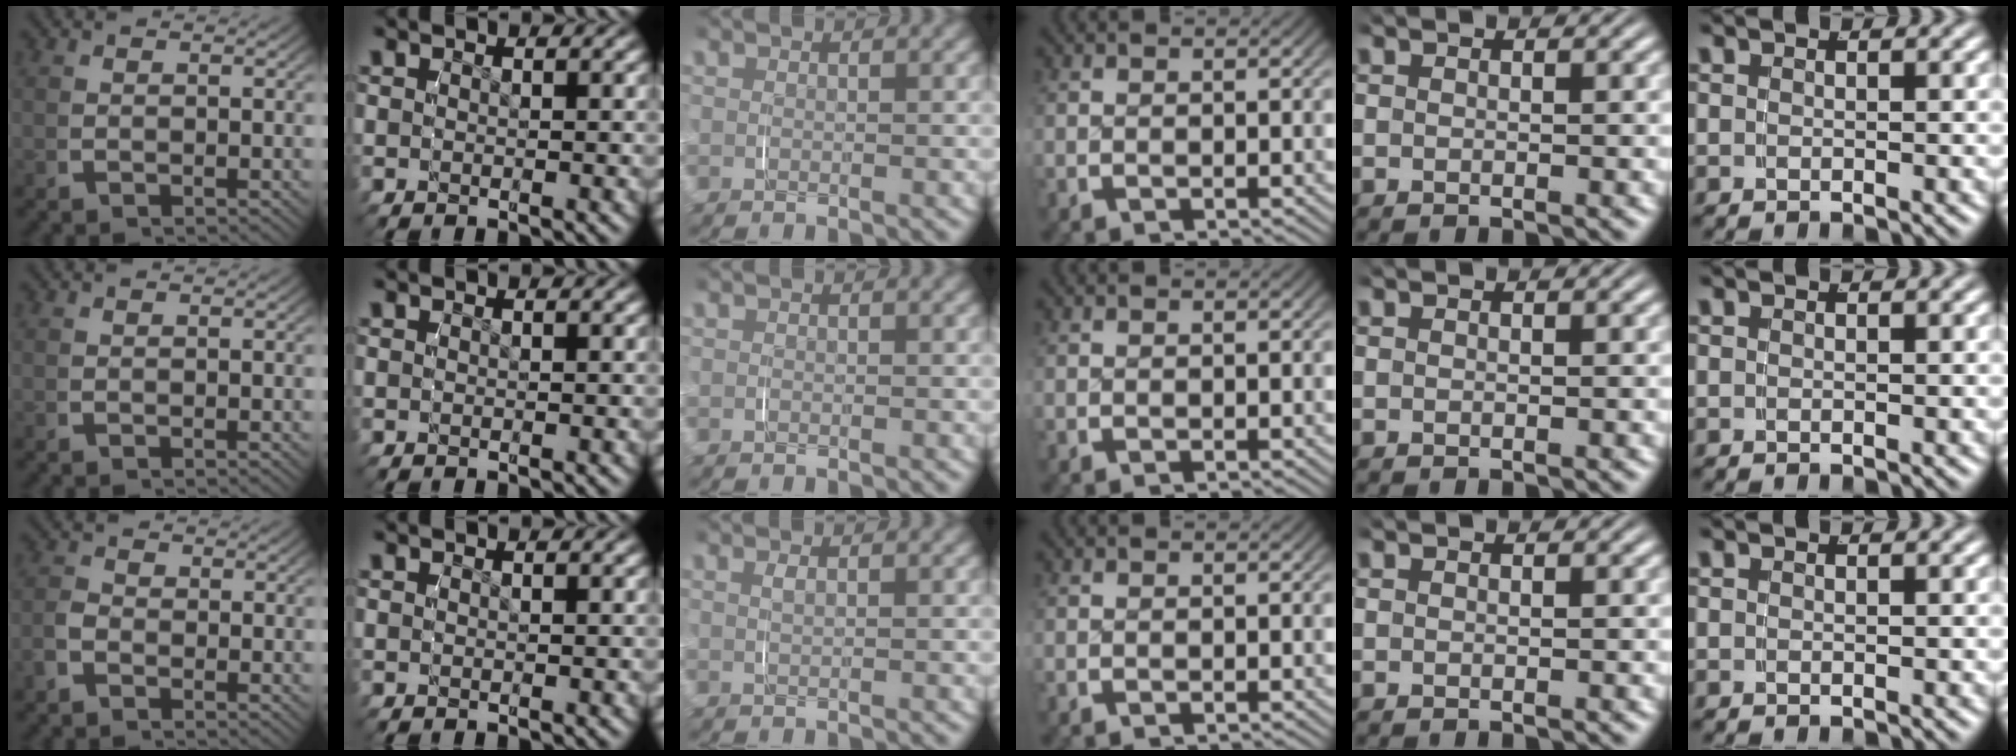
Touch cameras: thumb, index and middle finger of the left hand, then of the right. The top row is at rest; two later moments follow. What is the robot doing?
{"motion": "grasp_and_lifting", "object": "paper"}